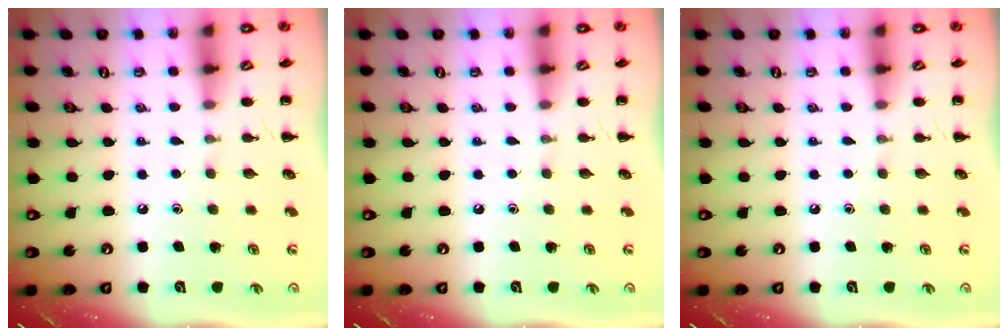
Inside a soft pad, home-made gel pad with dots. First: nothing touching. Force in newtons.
{"total": 0.0}
{"total": 0.0}